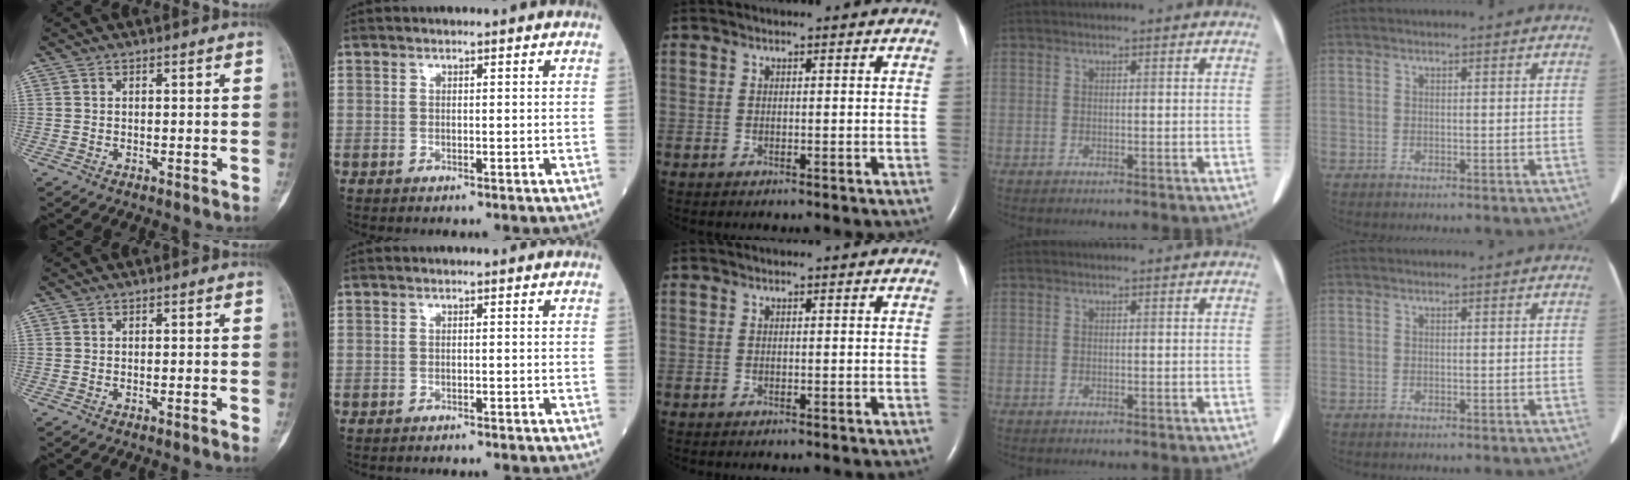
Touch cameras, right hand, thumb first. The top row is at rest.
{"thumb": {"total": 0.9, "force": [-0.4, 0.0, 0.8], "torque": [-0.017, 0.001, -0.004]}, "index": {"total": 1.8, "force": [-1.7, 0.2, 0.4], "torque": [-0.005, -0.001, -0.021]}}